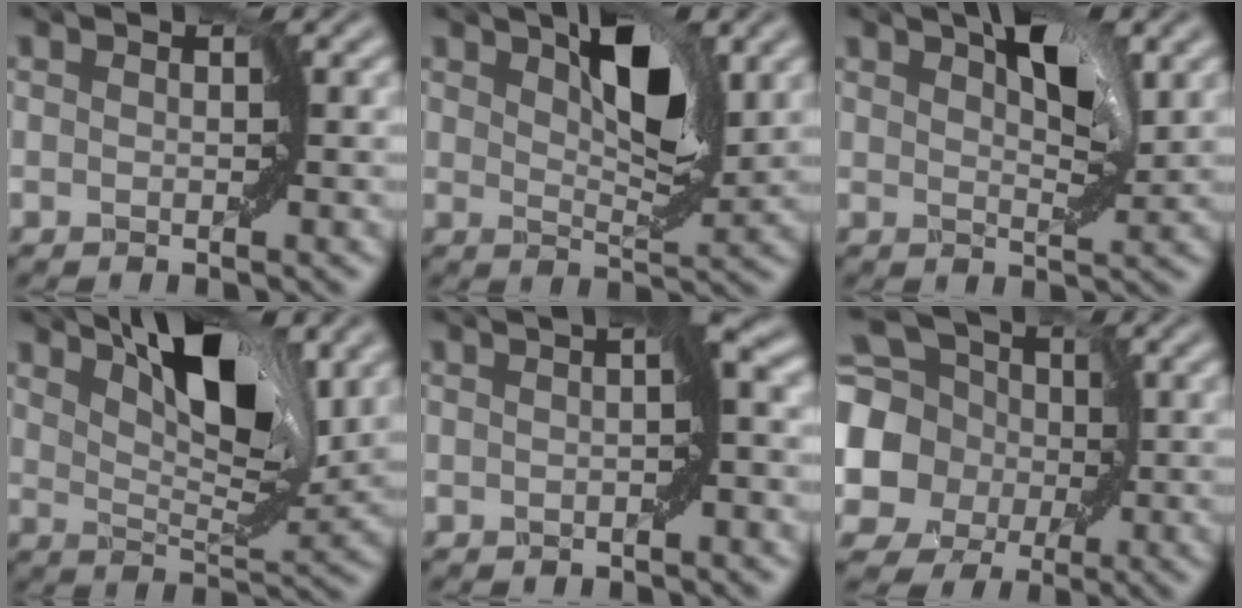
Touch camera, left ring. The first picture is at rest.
{"total": 5.9, "force": [2.5, 2.5, 4.8], "torque": [-0.077, 0.001, 0.040]}
{"total": 4.2, "force": [2.1, 1.4, 3.3], "torque": [-0.050, 0.004, 0.030]}
{"total": 7.4, "force": [4.2, 2.4, 5.7], "torque": [-0.086, -0.002, 0.068]}
{"total": 2.6, "force": [-0.3, 0.5, 2.6], "torque": [-0.042, 0.004, -0.012]}
{"total": 15.1, "force": [0.7, 13.6, 6.6], "torque": [-0.176, -0.003, -0.024]}